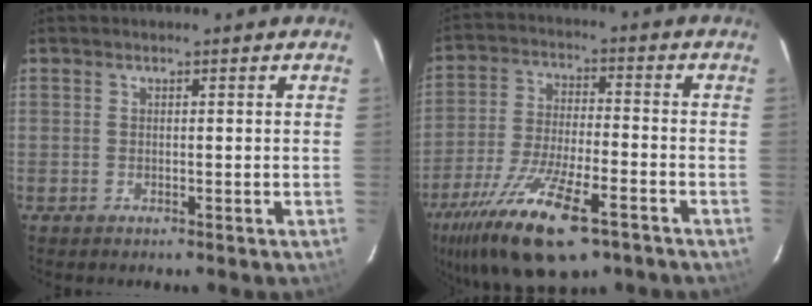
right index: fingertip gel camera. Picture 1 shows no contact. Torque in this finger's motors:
{"motor_torque": [1.67, -0.46, 1.04, 0.21]}